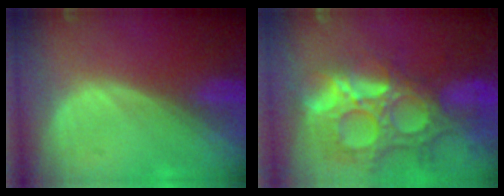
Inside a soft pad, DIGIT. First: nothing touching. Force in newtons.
{"total": 14.5, "press": 12.1, "slide": 7.9}